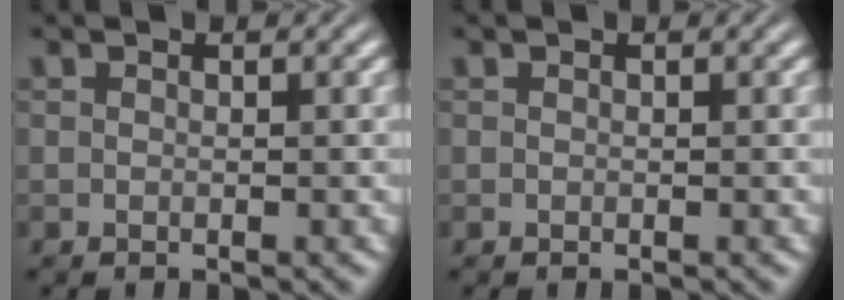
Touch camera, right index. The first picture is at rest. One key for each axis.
{"total": 0.0}